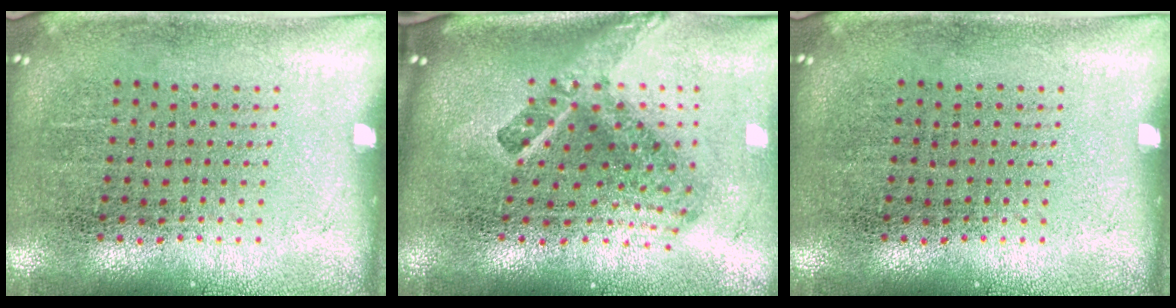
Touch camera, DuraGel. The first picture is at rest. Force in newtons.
{"total": 2.7, "press": 1.7, "slide": 2.1}
{"total": 0.0}